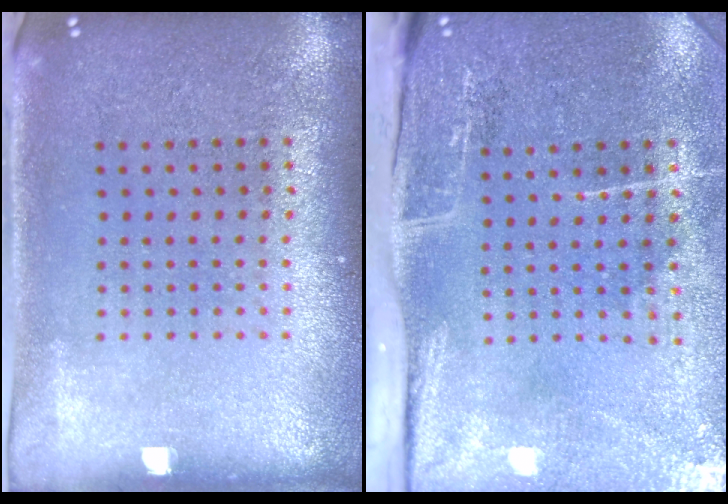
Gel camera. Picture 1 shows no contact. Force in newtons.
{"total": 5.0, "press": 3.9, "slide": 3.1}